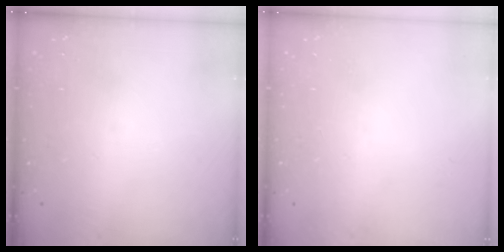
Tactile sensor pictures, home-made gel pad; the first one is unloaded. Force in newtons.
{"total": 0.0}